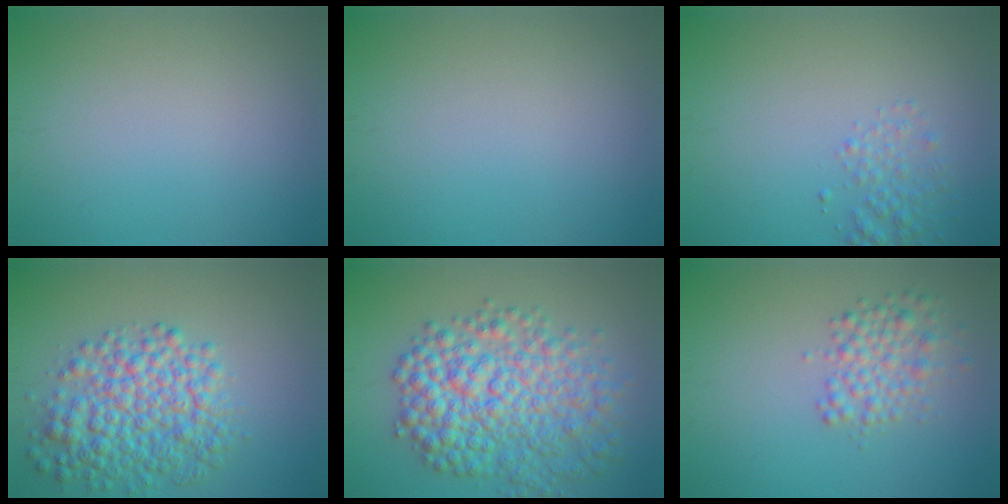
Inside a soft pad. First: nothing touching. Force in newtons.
{"total": 0.0}
{"total": 1.8, "press": 1.8, "slide": 0.1}
{"total": 7.0, "press": 7.0, "slide": 0.1}
{"total": 8.5, "press": 8.5, "slide": 0.1}
{"total": 3.1, "press": 3.1, "slide": 0.1}